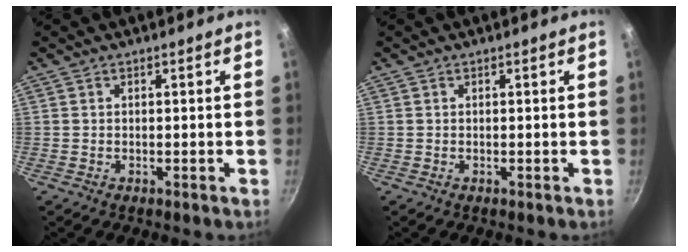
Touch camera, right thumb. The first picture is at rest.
{"total": 0.0}